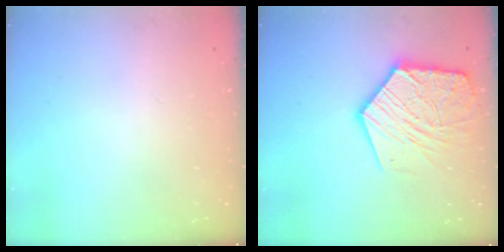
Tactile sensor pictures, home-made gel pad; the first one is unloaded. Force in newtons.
{"total": 16.6, "press": 16.5, "slide": 1.6}